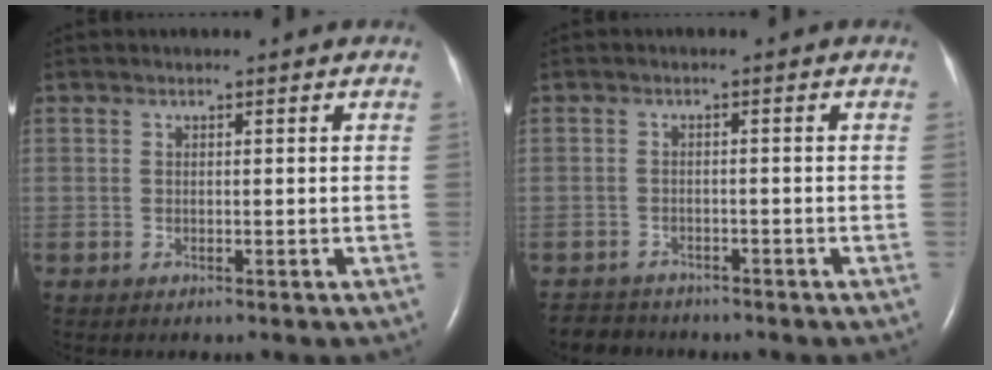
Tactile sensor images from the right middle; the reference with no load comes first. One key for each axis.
{"total": 4.1, "fx": -3.8, "fy": 1.4, "fz": -0.3, "tx": 0.000, "ty": -0.008, "tz": -0.063}